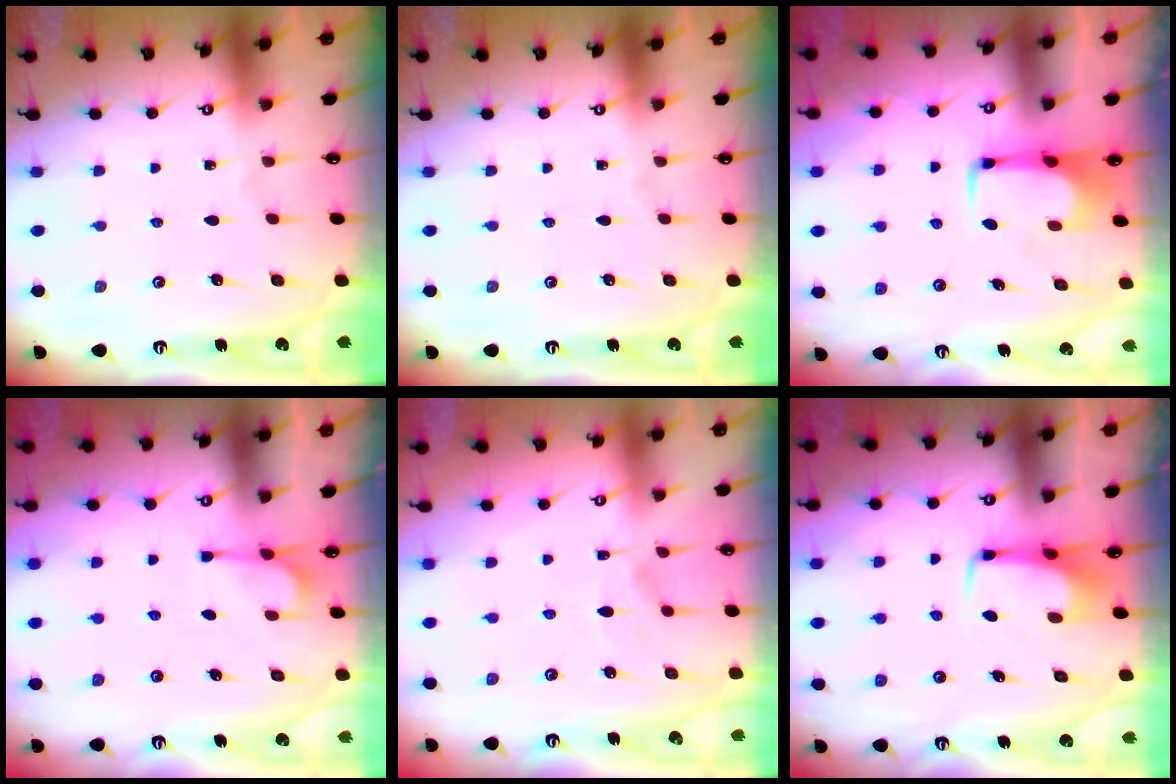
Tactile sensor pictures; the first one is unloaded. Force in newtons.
{"total": 0.0}
{"total": 1.6, "press": 1.4, "slide": 0.6}
{"total": 2.4, "press": 2.2, "slide": 1.0}
{"total": 1.4, "press": 0.9, "slide": 1.1}
{"total": 3.6, "press": 3.6, "slide": 0.3}